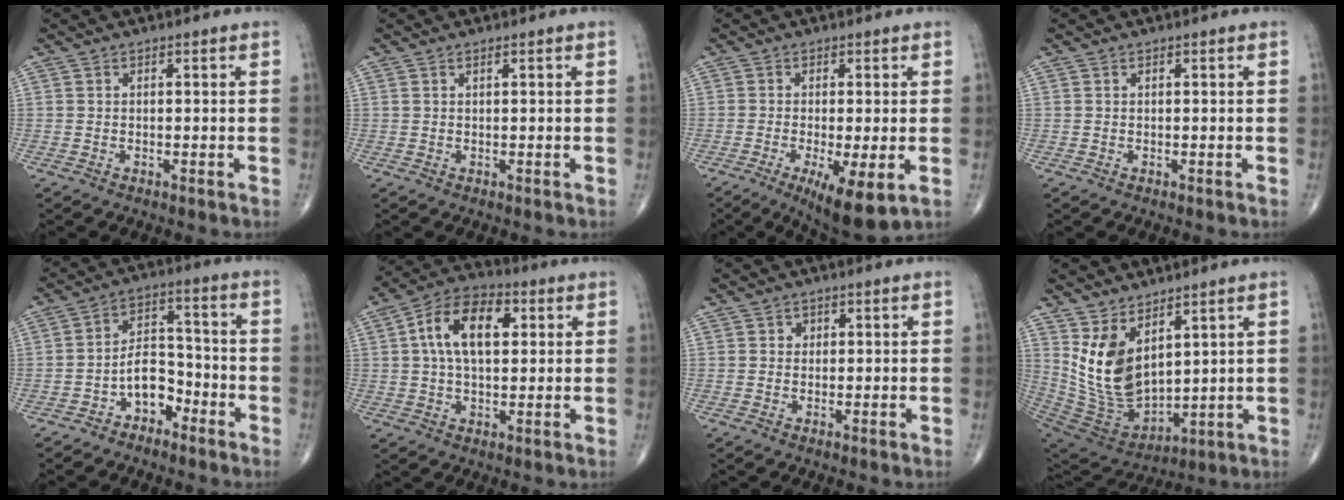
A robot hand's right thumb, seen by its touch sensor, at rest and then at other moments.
{"total": 0.5, "force": [0.4, 0.1, 0.4], "torque": [-0.010, 0.004, 0.008]}
{"total": 9.4, "force": [-3.2, 2.4, 8.5], "torque": [-0.138, -0.021, -0.048]}
{"total": 0.0}
{"total": 7.4, "force": [-4.0, 4.7, 4.1], "torque": [-0.039, 0.046, -0.075]}
{"total": 13.0, "force": [3.0, 7.3, 10.3], "torque": [-0.174, 0.019, 0.044]}
{"total": 1.3, "force": [0.3, 1.2, 0.3], "torque": [0.004, 0.001, 0.002]}
{"total": 13.3, "force": [5.5, 7.3, 9.7], "torque": [-0.163, -0.042, 0.135]}